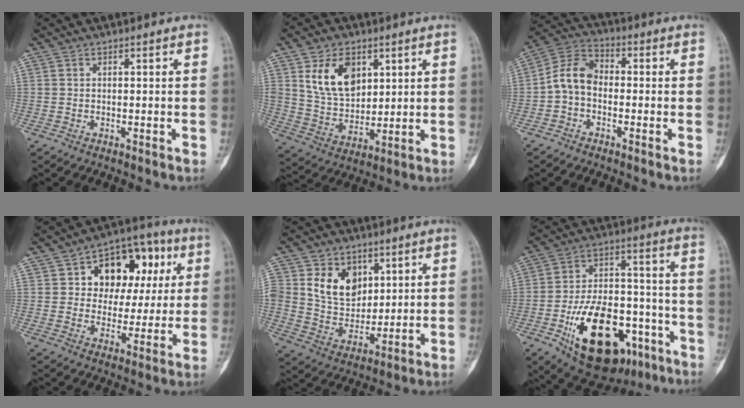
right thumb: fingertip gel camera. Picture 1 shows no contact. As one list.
[{"total": 12.5, "force": [5.0, 8.3, 7.9], "torque": [-0.112, -0.024, 0.104]}, {"total": 7.6, "force": [-1.3, 5.4, 5.3], "torque": [-0.089, 0.029, -0.042]}, {"total": 16.0, "force": [4.6, 11.4, 10.2], "torque": [-0.081, 0.019, 0.068]}, {"total": 12.1, "force": [4.3, 9.2, 6.5], "torque": [-0.072, -0.025, 0.089]}, {"total": 25.2, "force": [-11.2, 13.5, 18.0], "torque": [-0.289, 0.056, -0.164]}]